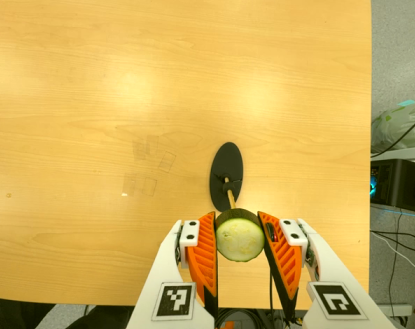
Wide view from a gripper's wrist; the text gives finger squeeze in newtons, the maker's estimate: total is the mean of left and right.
{"total": 12.0, "left": 12.4, "right": 11.6}